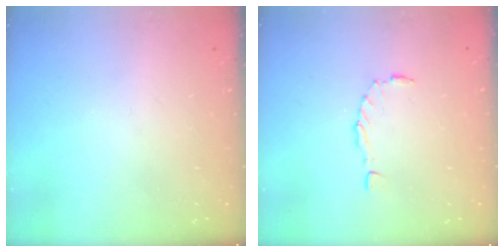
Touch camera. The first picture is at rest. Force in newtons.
{"total": 1.9, "press": 1.9, "slide": 0.3}